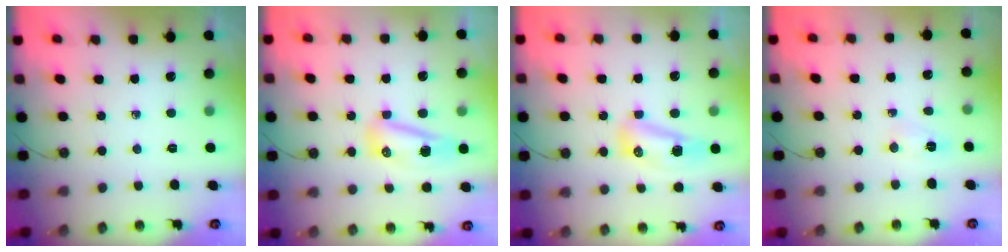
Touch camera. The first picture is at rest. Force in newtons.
{"total": 11.8, "press": 10.1, "slide": 6.0}
{"total": 9.4, "press": 9.1, "slide": 2.2}
{"total": 2.7, "press": 2.5, "slide": 1.1}